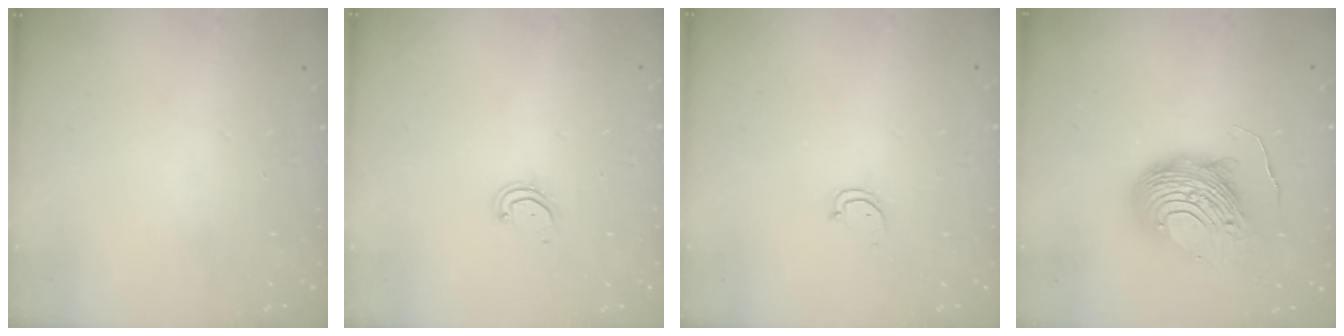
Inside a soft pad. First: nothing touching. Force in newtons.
{"total": 2.5, "press": 2.5, "slide": 0.2}
{"total": 2.5, "press": 2.5, "slide": 0.3}
{"total": 13.6, "press": 13.5, "slide": 1.3}